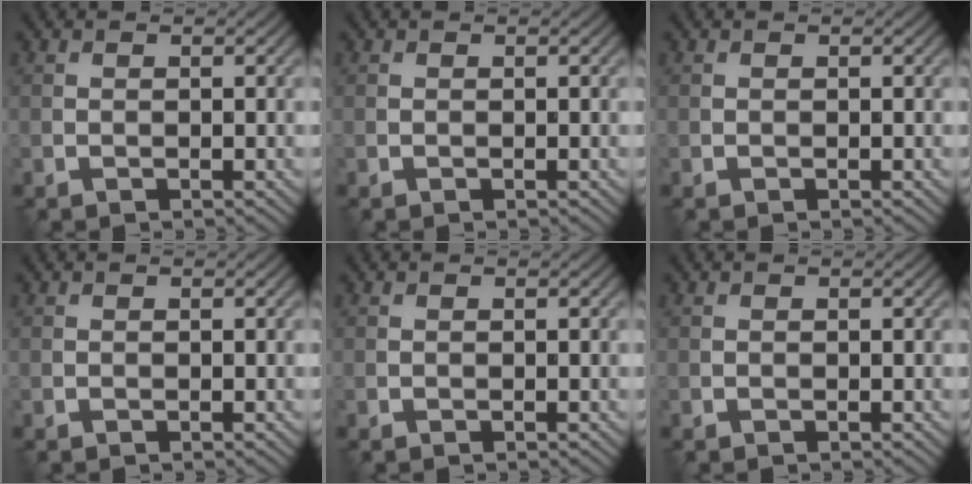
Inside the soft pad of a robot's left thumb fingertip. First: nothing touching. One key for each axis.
{"total": 0.0}
{"total": 0.0}
{"total": 0.0}
{"total": 0.0}
{"total": 0.0}